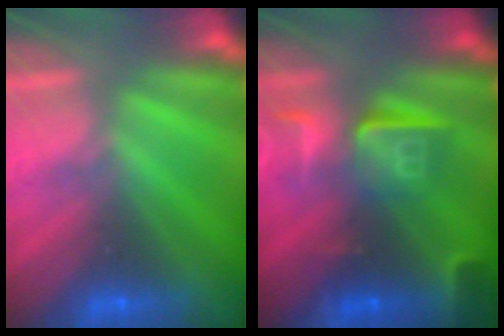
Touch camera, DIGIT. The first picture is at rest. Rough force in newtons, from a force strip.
{"total": 8.5}